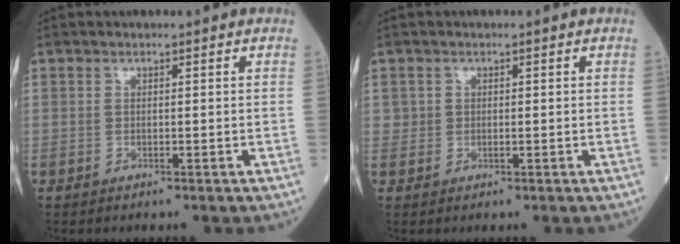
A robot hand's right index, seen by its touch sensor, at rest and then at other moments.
{"total": 1.0, "force": [0.2, 0.9, 0.3], "torque": [-0.001, 0.000, 0.001]}